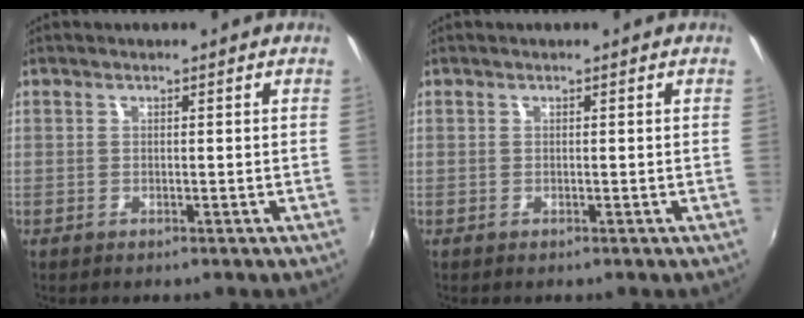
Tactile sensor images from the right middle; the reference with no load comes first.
{"total": 0.0}